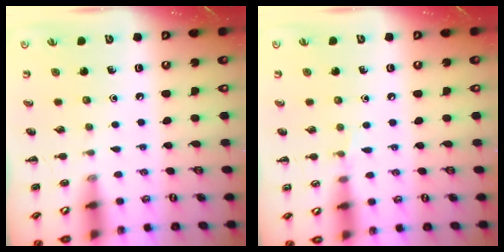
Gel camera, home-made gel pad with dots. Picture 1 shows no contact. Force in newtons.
{"total": 4.0, "press": 3.7, "slide": 1.4}